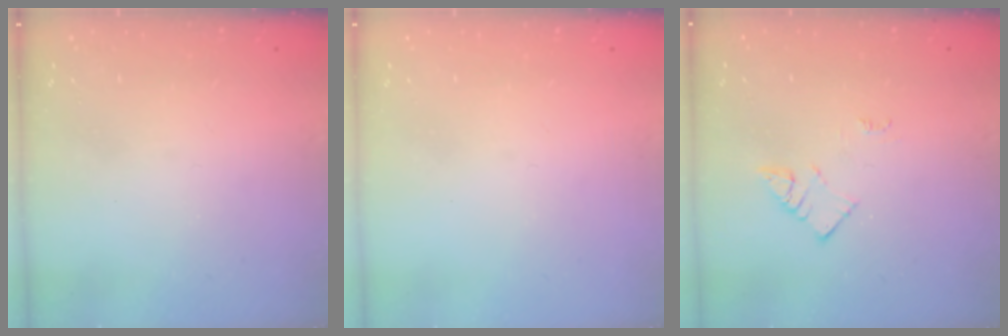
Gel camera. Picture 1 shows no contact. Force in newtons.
{"total": 0.0}
{"total": 2.7, "press": 2.6, "slide": 0.4}